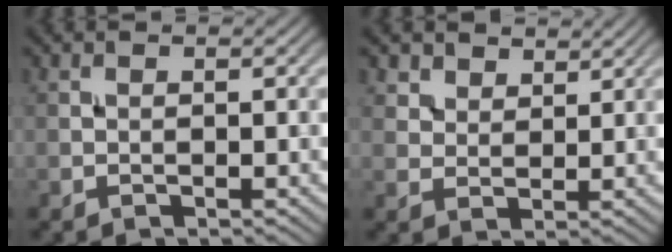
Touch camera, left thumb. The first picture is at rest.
{"total": 4.1, "force": [3.0, 2.4, 1.3], "torque": [-0.040, -0.012, 0.073]}